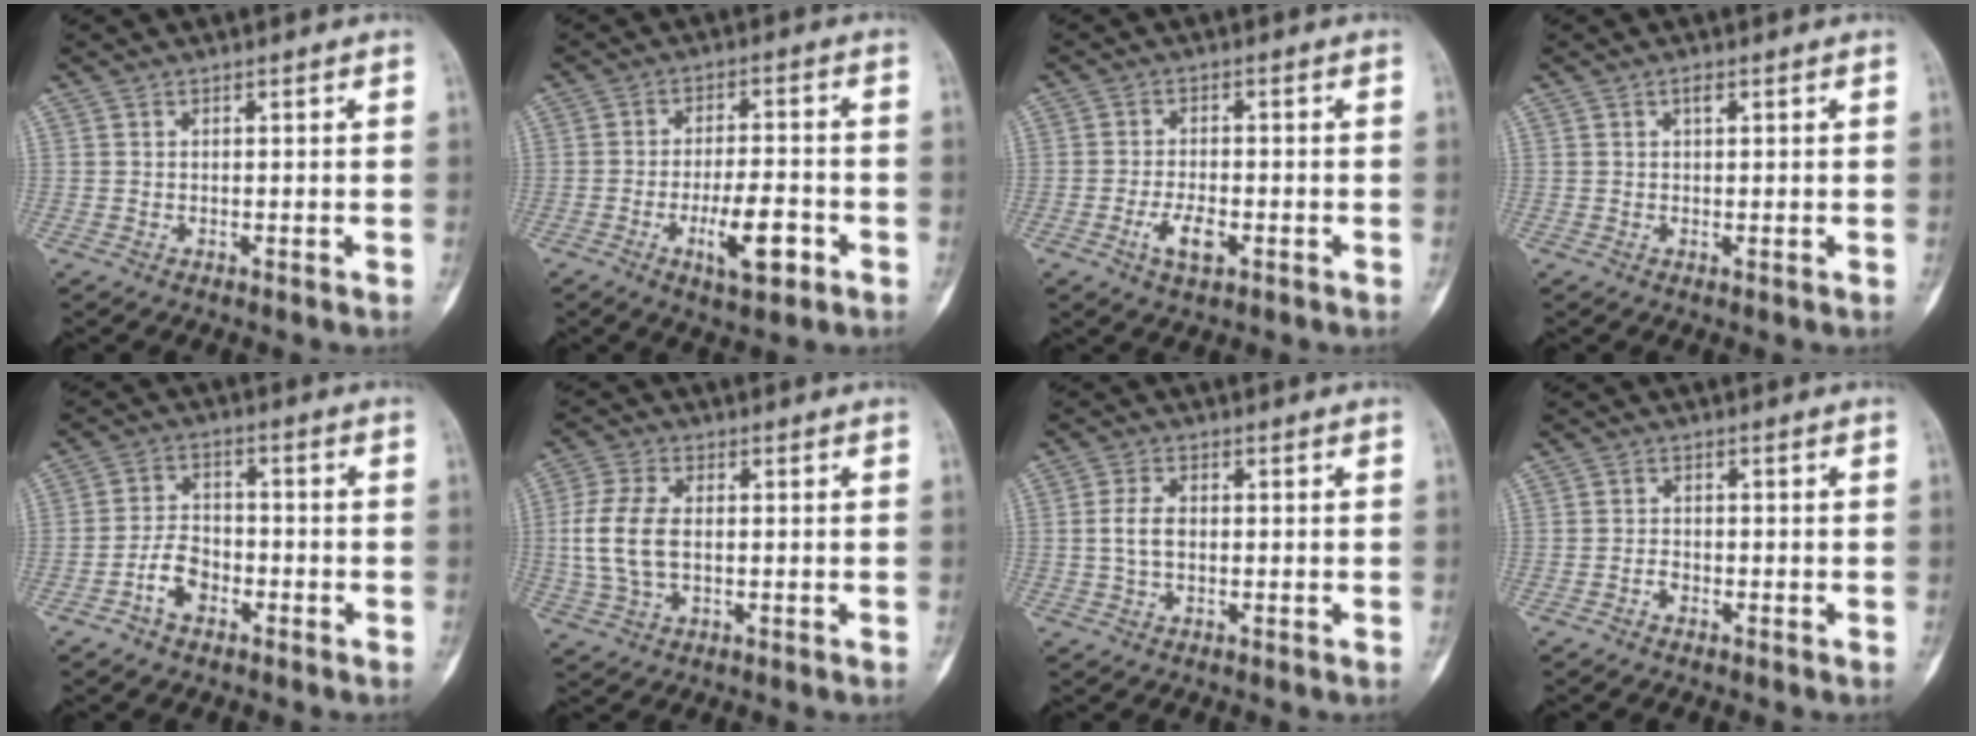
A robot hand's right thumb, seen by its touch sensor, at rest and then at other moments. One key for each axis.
{"total": 9.2, "fx": -3.6, "fy": 3.3, "fz": 7.7, "tx": -0.123, "ty": 0.016, "tz": -0.058}
{"total": 4.9, "fx": -1.9, "fy": 2.2, "fz": 4.0, "tx": -0.074, "ty": 0.005, "tz": -0.032}
{"total": 1.5, "fx": 0.6, "fy": 0.6, "fz": 1.3, "tx": -0.021, "ty": -0.001, "tz": 0.009}
{"total": 6.0, "fx": -3.1, "fy": 3.9, "fz": 3.3, "tx": -0.048, "ty": 0.029, "tz": -0.061}
{"total": 9.3, "fx": 0.0, "fy": 5.4, "fz": 7.6, "tx": -0.170, "ty": 0.008, "tz": -0.001}
{"total": 4.2, "fx": -0.2, "fy": 2.5, "fz": 3.3, "tx": -0.069, "ty": 0.009, "tz": -0.007}
{"total": 1.4, "fx": -0.9, "fy": 0.9, "fz": 0.6, "tx": -0.009, "ty": 0.007, "tz": -0.018}